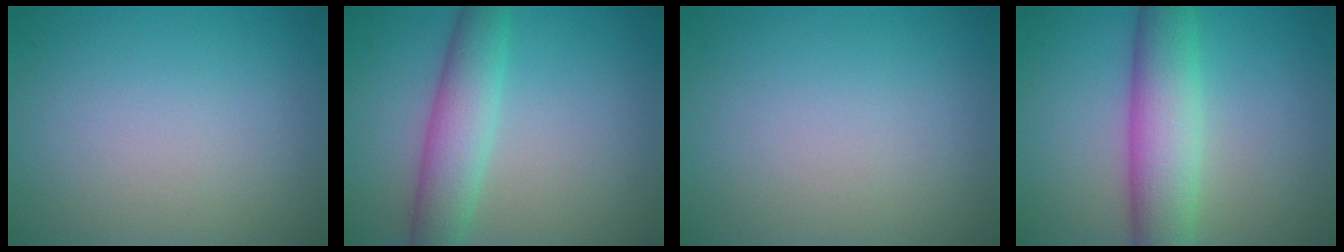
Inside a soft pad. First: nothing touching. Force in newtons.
{"total": 4.8, "press": 4.8, "slide": 0.2}
{"total": 0.0}
{"total": 6.7, "press": 6.7, "slide": 0.3}